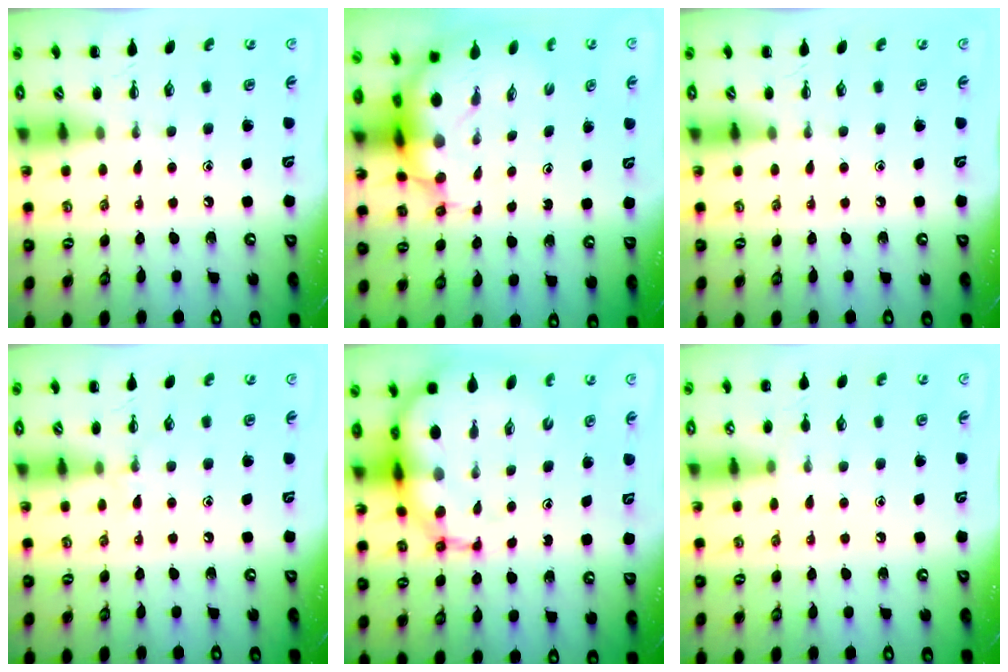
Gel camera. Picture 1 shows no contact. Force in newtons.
{"total": 8.6, "press": 8.3, "slide": 2.4}
{"total": 0.0}
{"total": 4.6, "press": 4.3, "slide": 1.5}
{"total": 14.3, "press": 13.8, "slide": 3.9}
{"total": 5.9, "press": 5.8, "slide": 1.2}